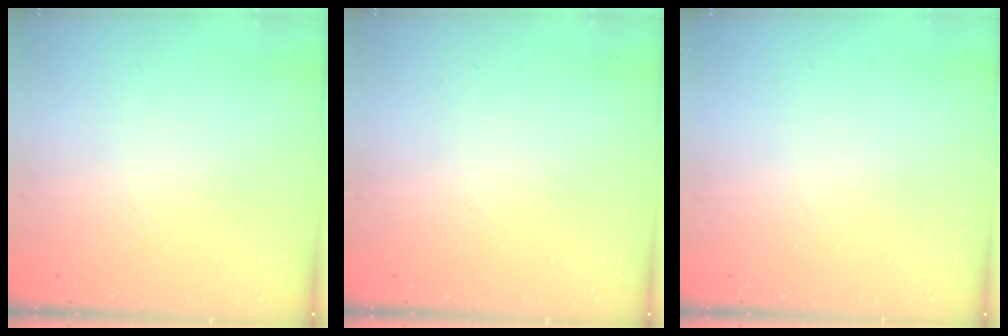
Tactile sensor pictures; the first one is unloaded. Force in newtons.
{"total": 0.0}
{"total": 0.0}